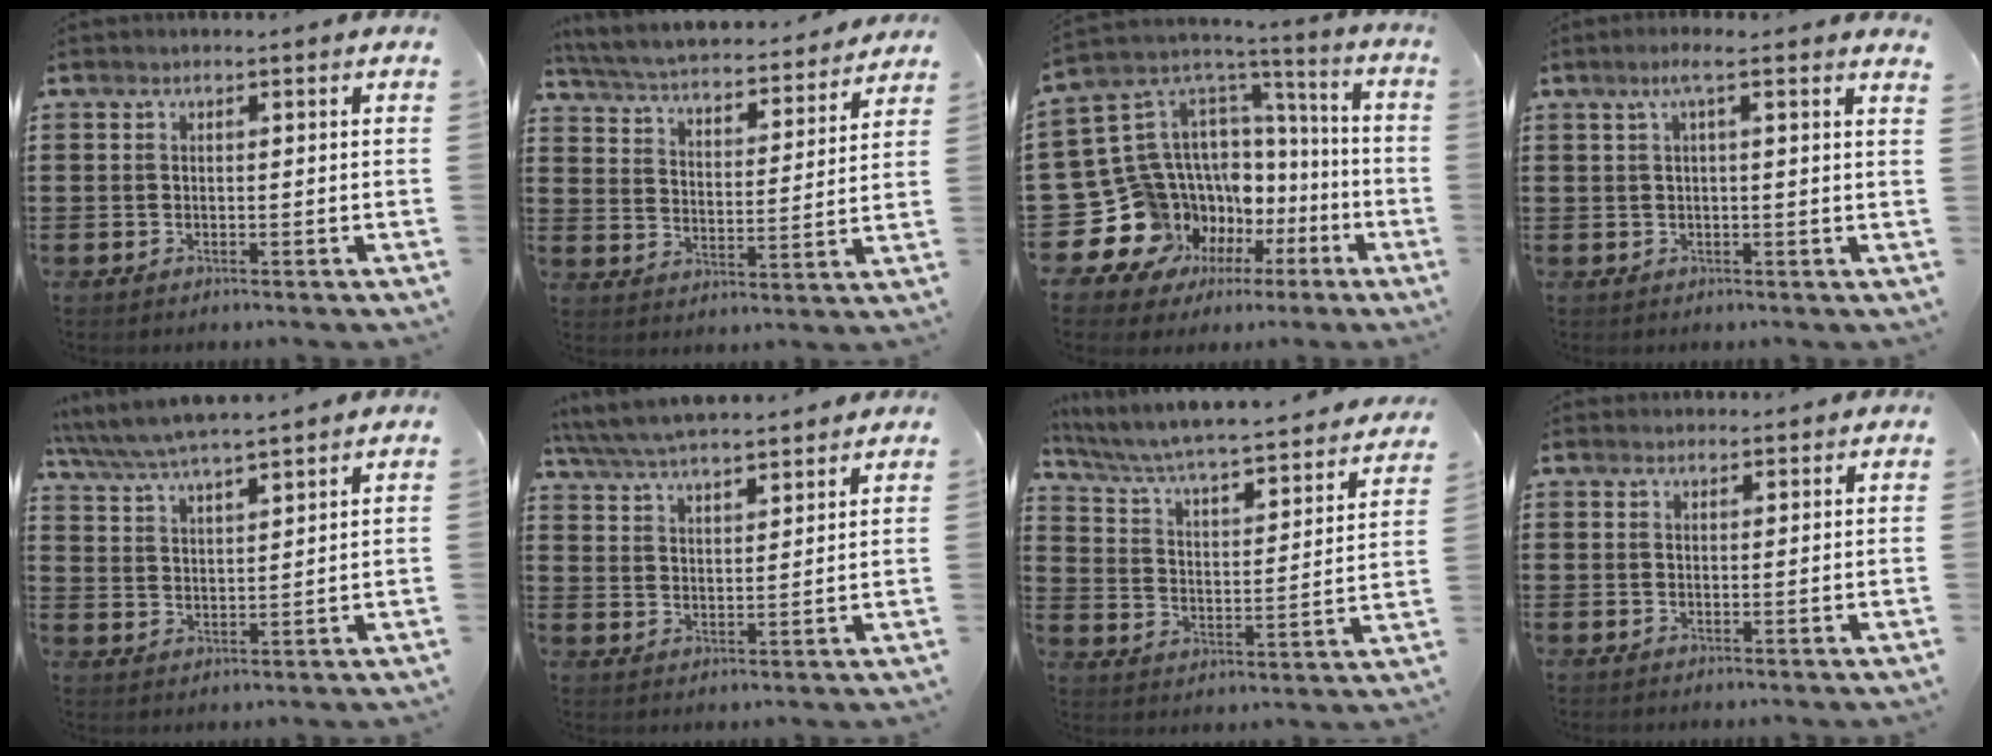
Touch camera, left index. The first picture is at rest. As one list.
[{"total": 4.2, "force": [4.1, 0.0, 0.9], "torque": [-0.042, -0.035, 0.061]}, {"total": 16.1, "force": [-5.7, 14.1, 5.1], "torque": [-0.149, -0.045, -0.046]}, {"total": 2.9, "force": [1.6, -0.4, 2.4], "torque": [-0.050, -0.002, 0.027]}, {"total": 5.3, "force": [5.1, 0.2, 1.6], "torque": [-0.051, -0.025, 0.087]}, {"total": 5.7, "force": [5.6, 0.6, 1.2], "torque": [-0.049, -0.024, 0.099]}, {"total": 3.9, "force": [3.5, 0.2, 1.9], "torque": [-0.057, -0.042, 0.047]}, {"total": 1.5, "force": [1.5, 0.4, -0.1], "torque": [-0.003, 0.002, 0.030]}]